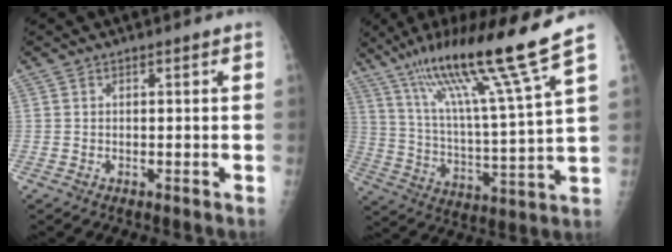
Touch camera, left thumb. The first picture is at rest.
{"total": 19.4, "force": [13.8, -0.7, 13.7], "torque": [-0.218, -0.070, 0.238]}